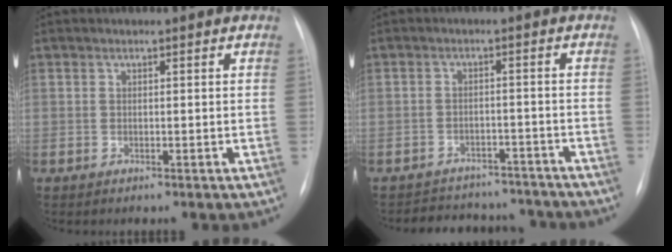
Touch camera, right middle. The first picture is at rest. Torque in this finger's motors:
{"motor_torque": [0.62, -0.91, 0.00, 0.00]}